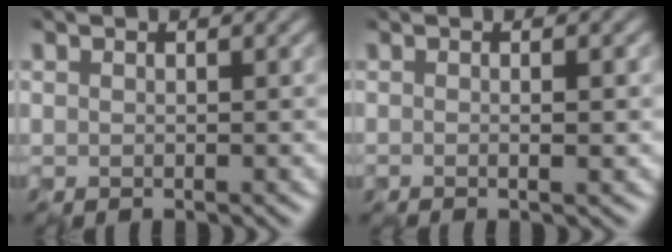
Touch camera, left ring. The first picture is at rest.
{"total": 1.5, "force": [-0.4, -0.3, 1.4], "torque": [-0.019, -0.004, -0.008]}